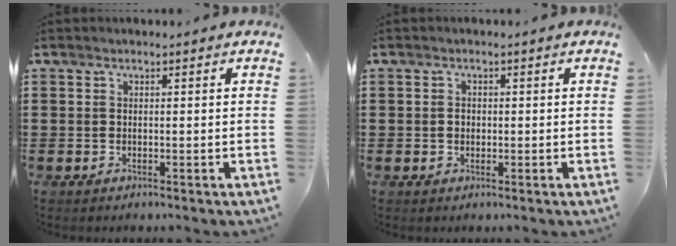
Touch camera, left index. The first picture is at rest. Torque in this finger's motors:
{"motor_torque": [0.51, 0.53, 0.29, 0.03]}